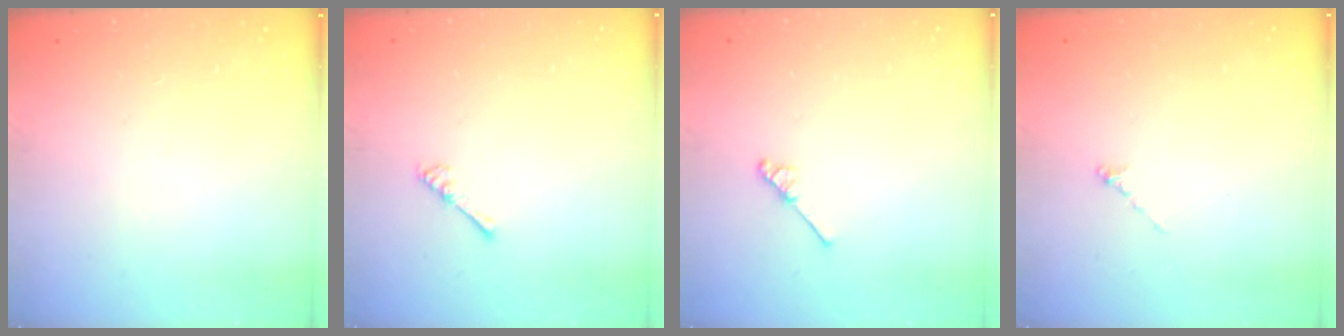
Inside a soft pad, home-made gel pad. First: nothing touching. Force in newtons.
{"total": 1.8, "press": 1.7, "slide": 0.4}
{"total": 3.0, "press": 2.9, "slide": 0.5}
{"total": 0.0}